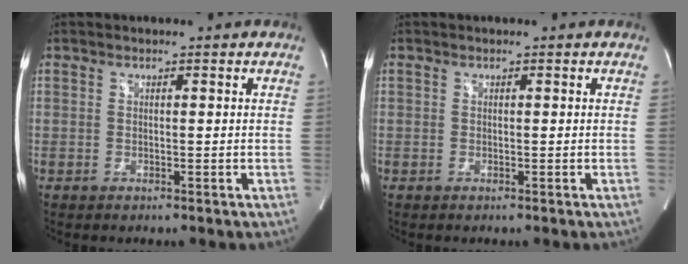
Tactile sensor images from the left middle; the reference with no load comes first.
{"total": 0.0}